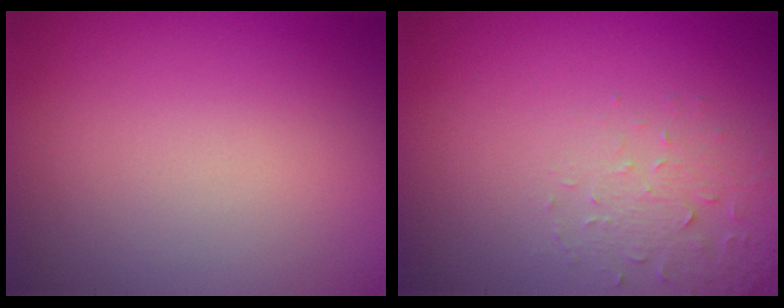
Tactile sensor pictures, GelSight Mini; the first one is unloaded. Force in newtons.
{"total": 2.2, "press": 2.2, "slide": 0.4}